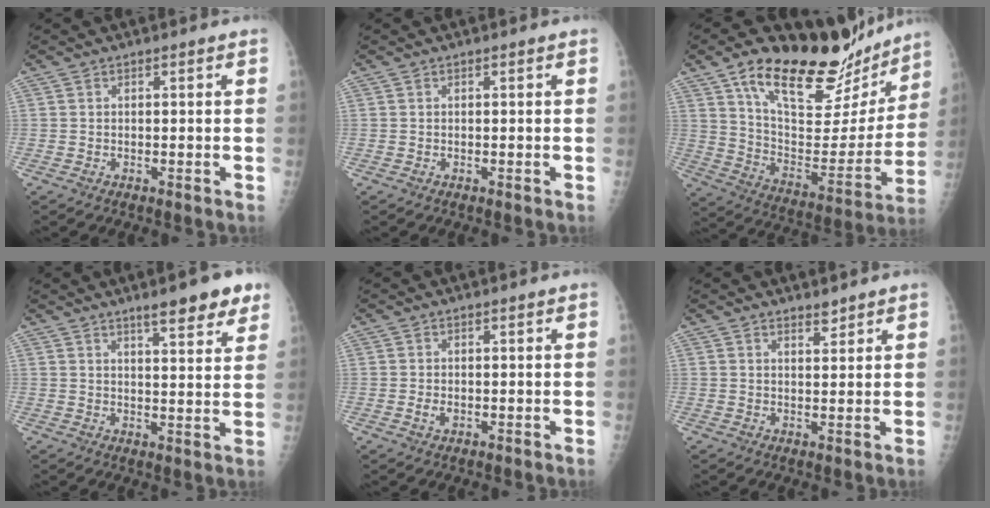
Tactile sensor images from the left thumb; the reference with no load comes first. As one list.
[{"total": 0.0}, {"total": 27.7, "force": [19.9, 11.2, 15.7], "torque": [-0.199, -0.072, 0.316]}, {"total": 8.9, "force": [6.1, 2.0, 6.2], "torque": [-0.065, -0.030, 0.083]}, {"total": 1.4, "force": [-0.1, 1.0, 1.1], "torque": [-0.019, -0.002, -0.002]}, {"total": 2.0, "force": [1.8, 0.6, 0.6], "torque": [0.000, -0.015, 0.029]}]